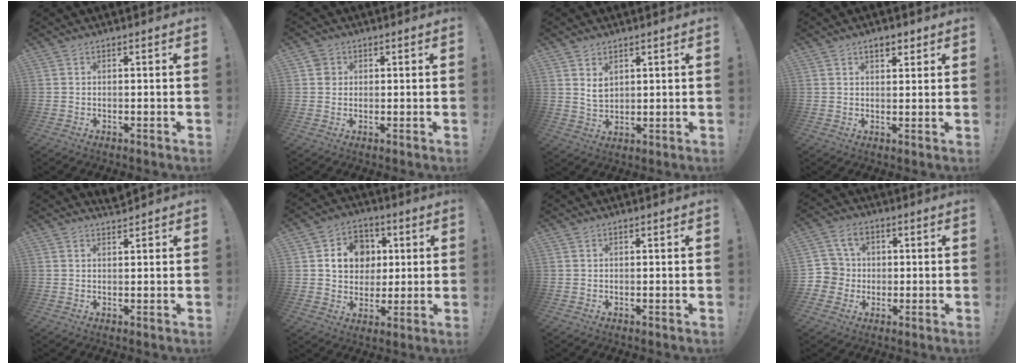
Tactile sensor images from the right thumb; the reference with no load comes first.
{"total": 3.0, "force": [0.8, 2.7, 0.9], "torque": [-0.012, 0.005, 0.014]}
{"total": 4.8, "force": [2.7, 3.3, 2.4], "torque": [-0.036, -0.012, 0.048]}
{"total": 3.8, "force": [2.4, 2.0, 2.2], "torque": [-0.020, -0.010, 0.039]}
{"total": 2.1, "force": [2.0, 0.2, 0.4], "torque": [0.005, -0.017, 0.034]}
{"total": 12.5, "force": [3.1, 10.7, 5.7], "torque": [-0.083, -0.002, 0.066]}
{"total": 0.0}
{"total": 7.0, "force": [1.2, 6.7, 1.6], "torque": [-0.039, 0.000, 0.028]}